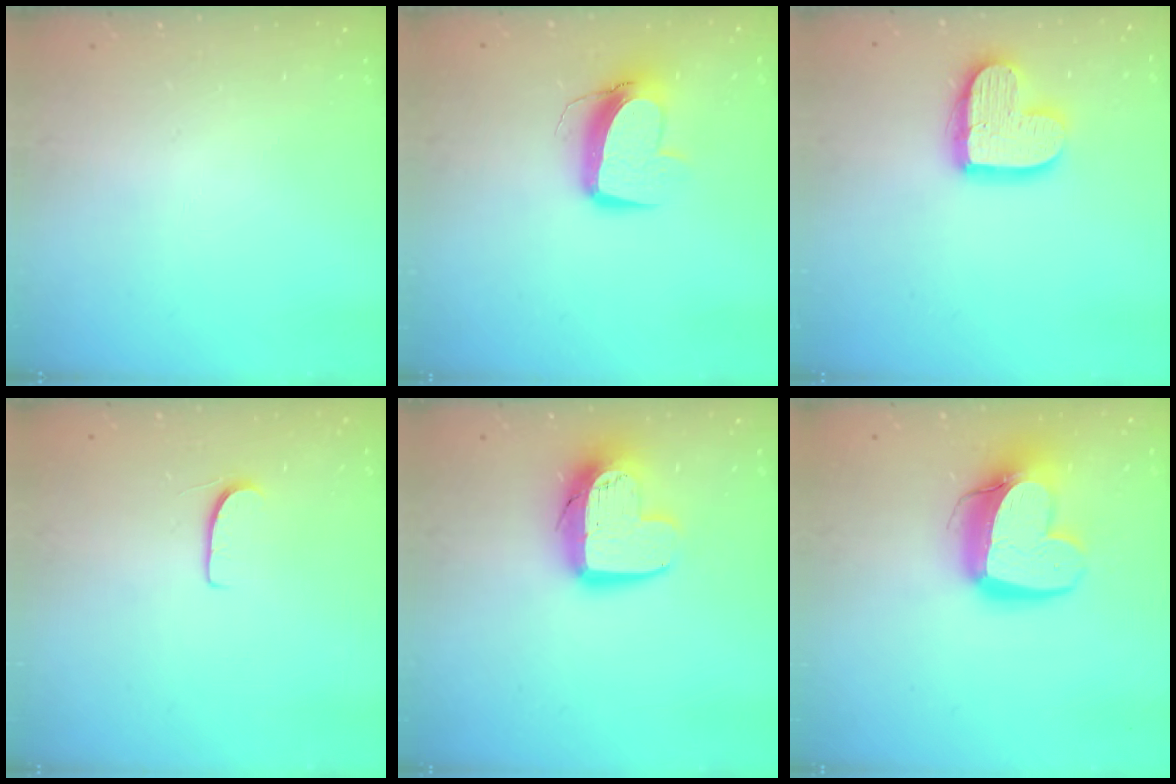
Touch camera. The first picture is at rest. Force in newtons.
{"total": 11.1, "press": 11.0, "slide": 1.4}
{"total": 14.5, "press": 14.4, "slide": 1.3}
{"total": 5.9, "press": 5.9, "slide": 0.4}
{"total": 12.4, "press": 12.4, "slide": 1.0}
{"total": 15.2, "press": 15.2, "slide": 1.4}